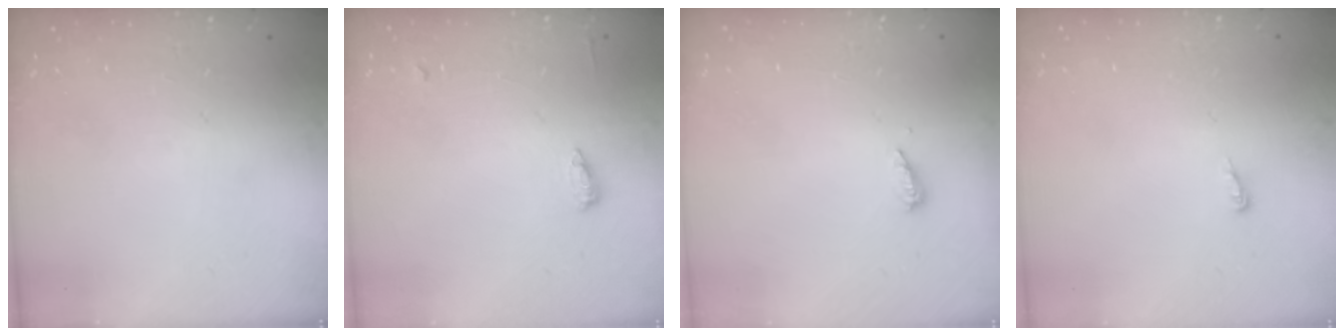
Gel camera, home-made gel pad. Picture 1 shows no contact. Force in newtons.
{"total": 5.5, "press": 5.4, "slide": 1.0}
{"total": 3.6, "press": 3.6, "slide": 0.3}
{"total": 3.5, "press": 3.5, "slide": 0.3}